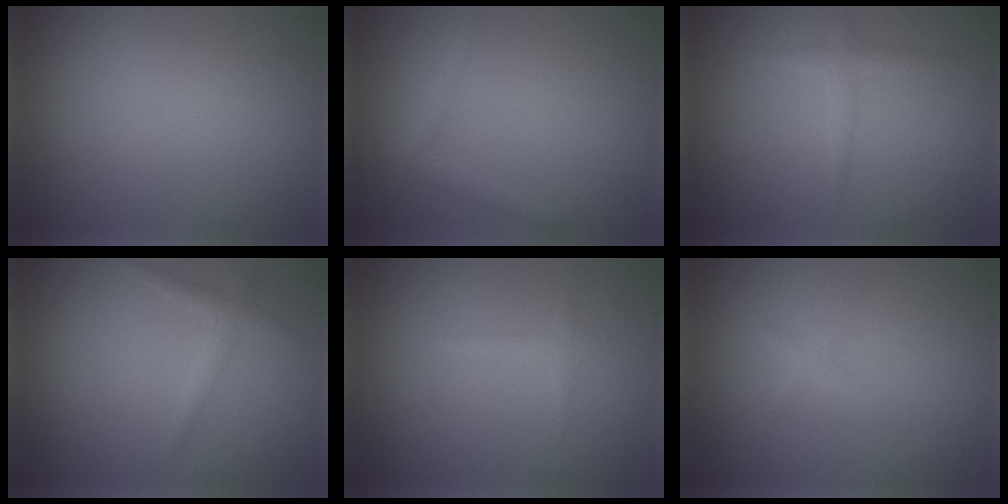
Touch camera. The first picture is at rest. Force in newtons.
{"total": 1.6, "press": 1.6, "slide": 0.1}
{"total": 1.3, "press": 1.3, "slide": 0.0}
{"total": 1.5, "press": 1.5, "slide": 0.1}
{"total": 0.8, "press": 0.8, "slide": 0.1}
{"total": 0.9, "press": 0.9, "slide": 0.0}